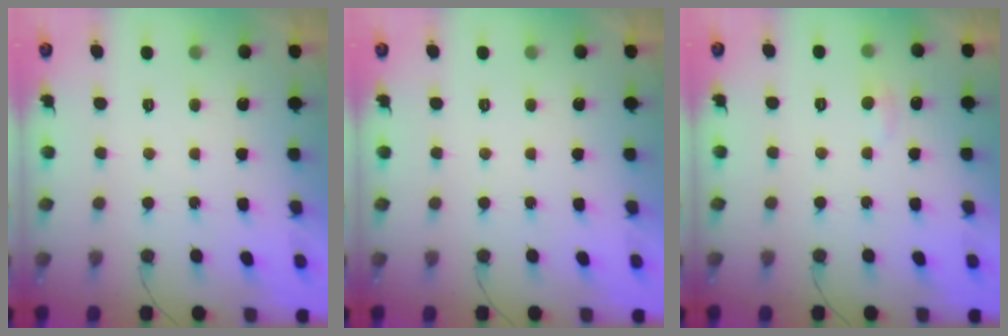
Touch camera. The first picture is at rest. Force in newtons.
{"total": 0.0}
{"total": 3.9, "press": 3.8, "slide": 0.4}